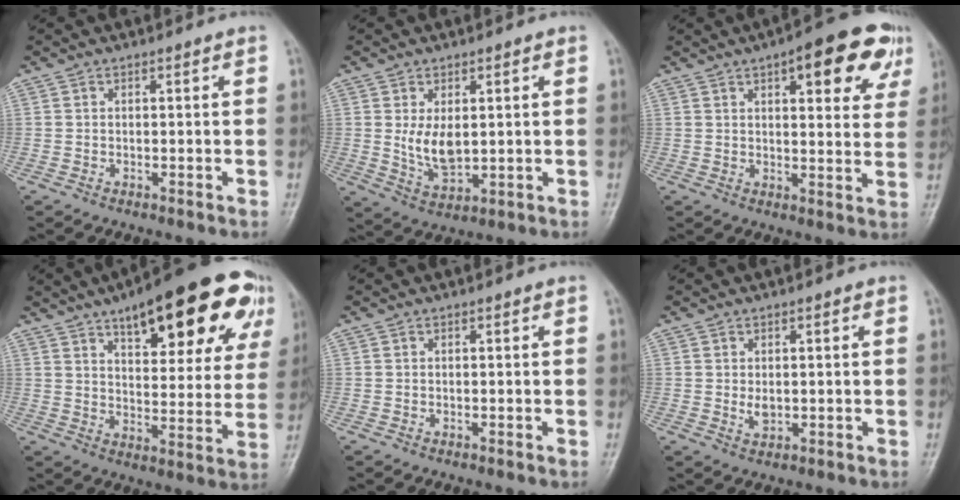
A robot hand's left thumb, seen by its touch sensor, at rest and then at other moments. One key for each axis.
{"total": 6.5, "fx": 0.9, "fy": 3.7, "fz": 5.2, "tx": -0.084, "ty": -0.016, "tz": 0.027}
{"total": 10.2, "fx": 4.9, "fy": 3.9, "fz": 8.1, "tx": -0.064, "ty": -0.010, "tz": 0.052}
{"total": 23.7, "fx": 12.9, "fy": 8.7, "fz": 17.8, "tx": -0.206, "ty": -0.015, "tz": 0.180}
{"total": 0.0}
{"total": 2.6, "fx": 0.2, "fy": 1.6, "fz": 2.0, "tx": -0.028, "ty": -0.006, "tz": 0.006}